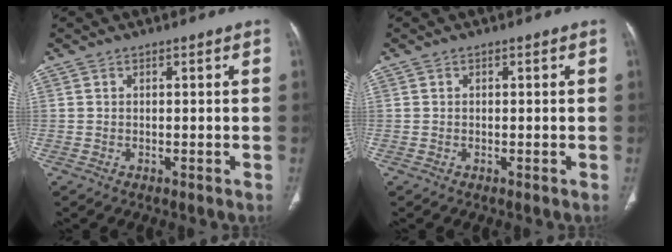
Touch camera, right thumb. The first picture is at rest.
{"total": 0.0}